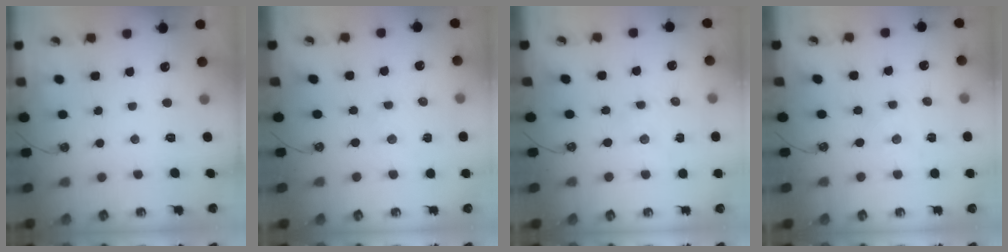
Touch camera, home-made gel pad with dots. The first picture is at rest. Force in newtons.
{"total": 1.8, "press": 1.8, "slide": 0.3}
{"total": 1.8, "press": 1.8, "slide": 0.3}
{"total": 0.0}